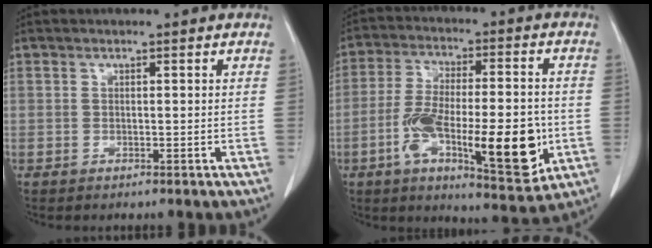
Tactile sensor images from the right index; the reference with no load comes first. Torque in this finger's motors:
{"motor_torque": [1.26, -0.88, 0.63, 0.21]}